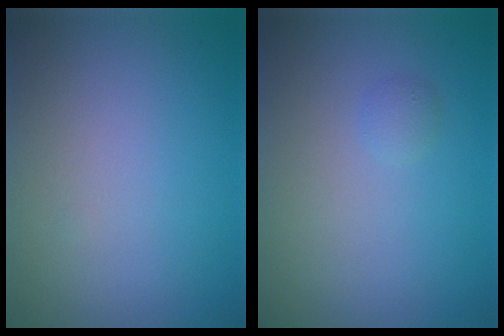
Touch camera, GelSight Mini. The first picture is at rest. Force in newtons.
{"total": 0.8, "press": 0.8, "slide": 0.0}